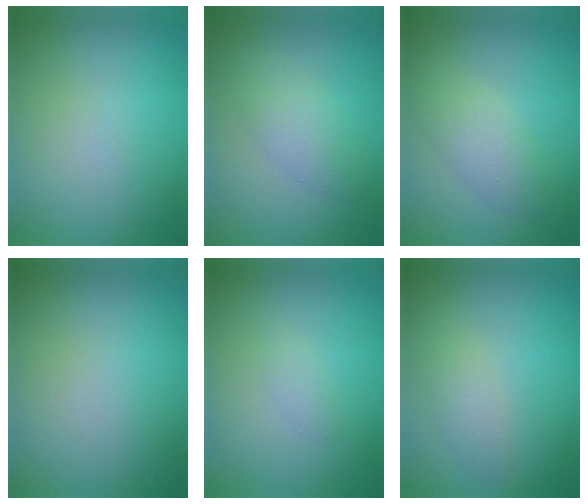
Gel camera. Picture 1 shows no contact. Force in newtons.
{"total": 3.0, "press": 3.0, "slide": 0.1}
{"total": 2.8, "press": 2.8, "slide": 0.2}
{"total": 0.0}
{"total": 0.8, "press": 0.8, "slide": 0.1}
{"total": 1.8, "press": 1.8, "slide": 0.2}